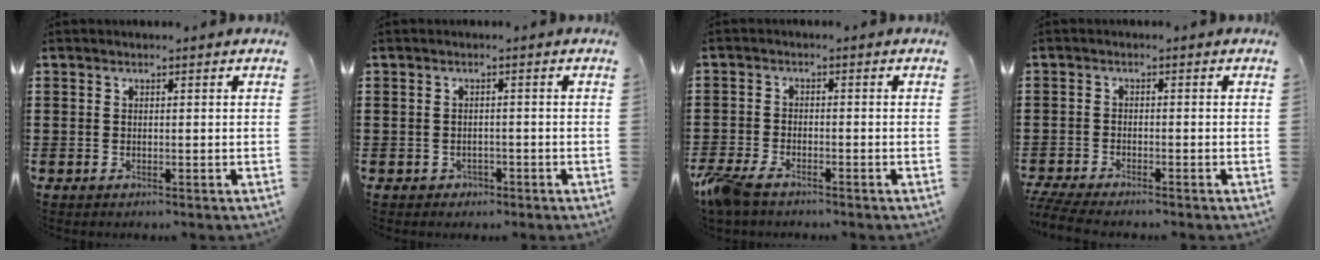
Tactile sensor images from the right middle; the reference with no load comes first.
{"total": 0.9, "force": [-0.7, 0.6, 0.1], "torque": [-0.005, 0.001, -0.016]}
{"total": 4.0, "force": [-3.3, 1.2, 1.9], "torque": [-0.068, -0.011, -0.073]}
{"total": 2.9, "force": [-2.8, 0.1, 0.8], "torque": [-0.029, -0.006, -0.060]}